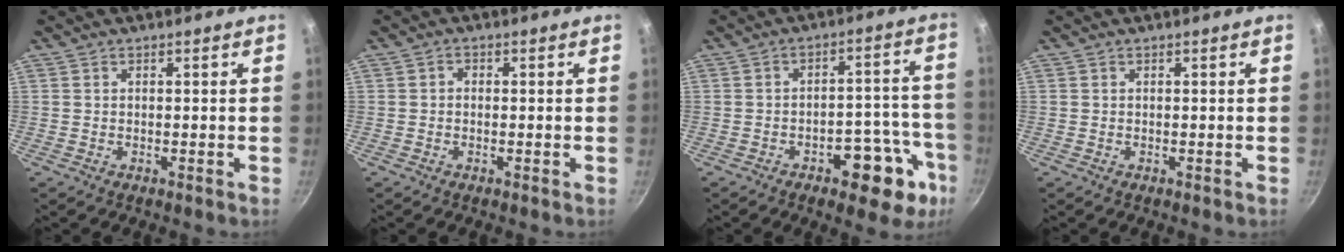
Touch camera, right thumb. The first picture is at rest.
{"total": 1.2, "force": [-0.2, 1.0, 0.6], "torque": [-0.010, 0.005, -0.005]}
{"total": 13.1, "force": [-6.5, 6.7, 9.2], "torque": [-0.061, 0.055, -0.076]}
{"total": 0.0}